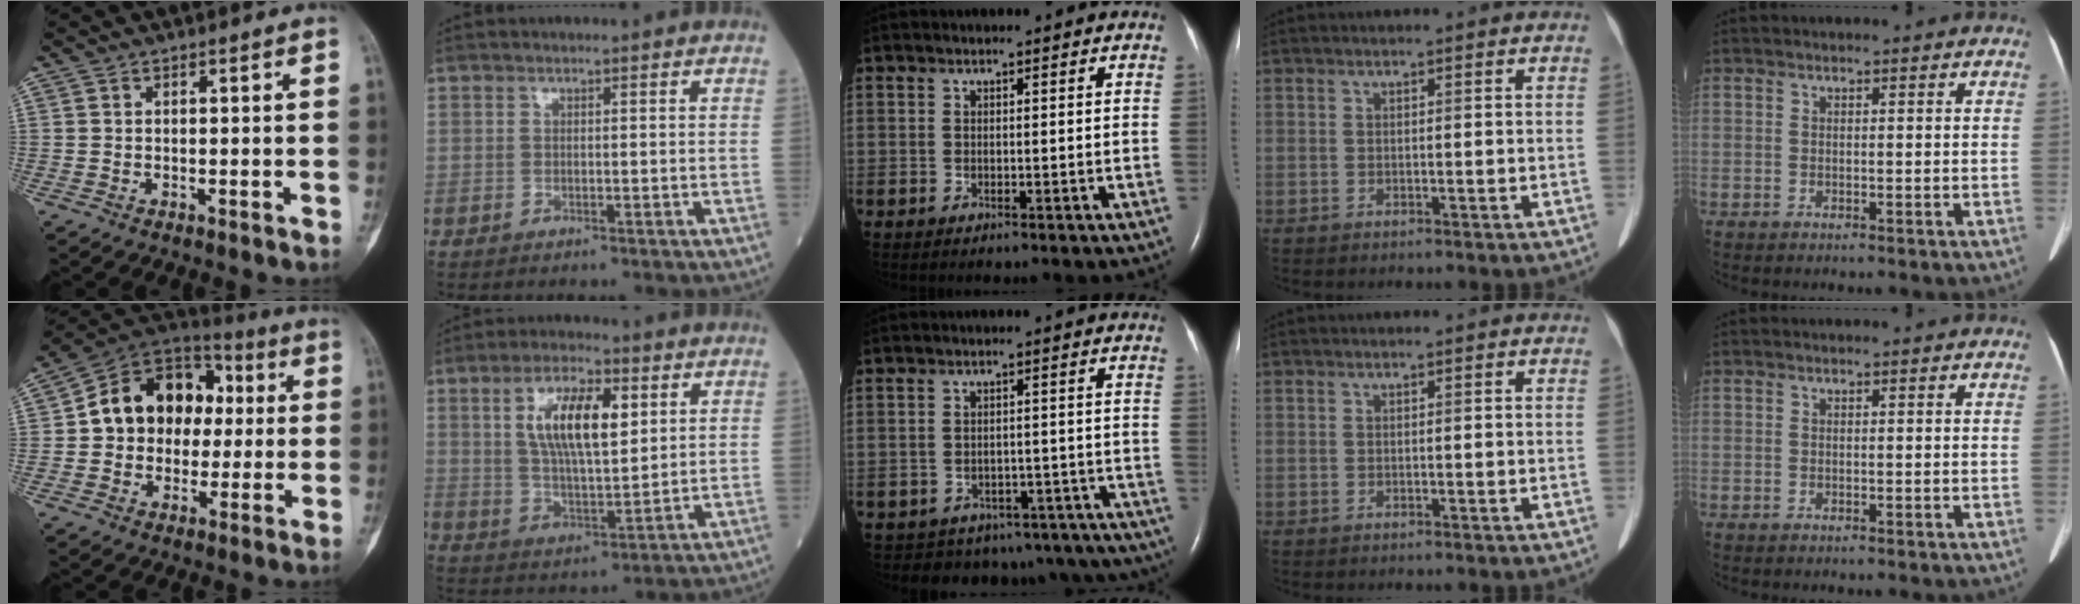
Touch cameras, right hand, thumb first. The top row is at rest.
{"thumb": {"total": 16.4, "force": [1.1, 13.1, 9.9], "torque": [-0.108, 0.035, 0.010]}, "index": {"total": 11.4, "force": [3.8, 3.6, 10.1], "torque": [-0.193, 0.007, 0.071]}, "middle": {"total": 15.6, "force": [-13.2, 7.9, 2.7], "torque": [-0.034, 0.038, -0.135]}}